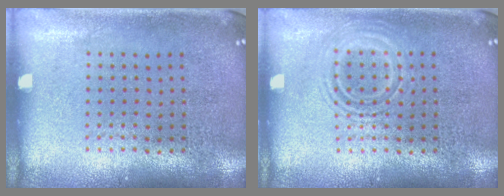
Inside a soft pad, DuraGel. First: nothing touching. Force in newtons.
{"total": 2.4, "press": 2.4, "slide": 0.4}